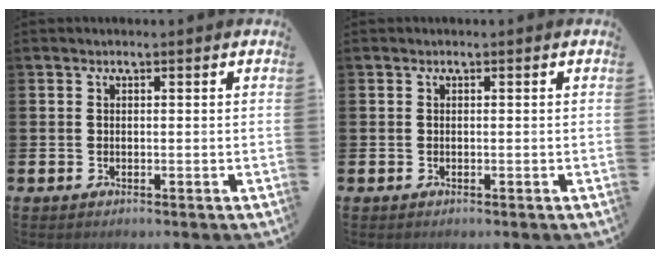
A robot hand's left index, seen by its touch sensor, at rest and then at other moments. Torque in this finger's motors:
{"motor_torque": [-0.01, 0.01, 0.00, 0.00]}